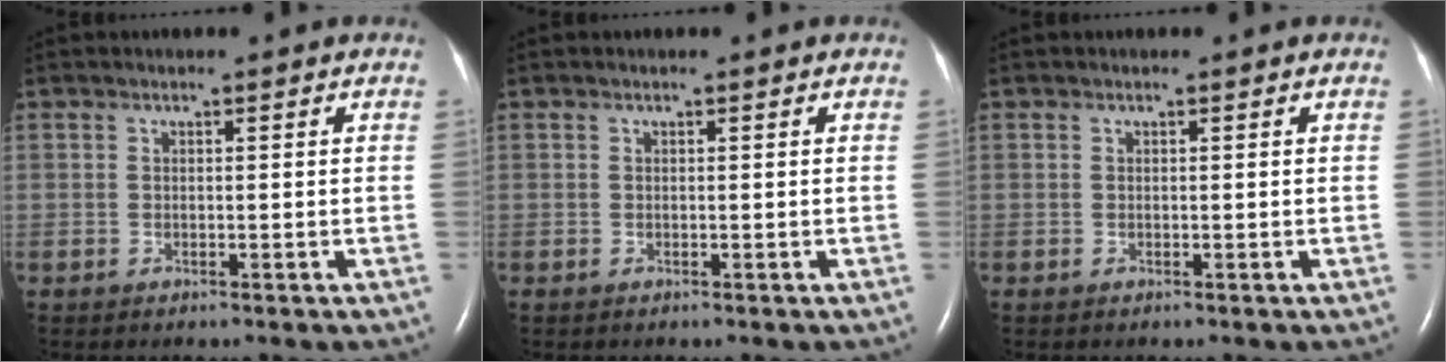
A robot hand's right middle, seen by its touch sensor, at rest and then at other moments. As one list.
[{"total": 0.0}, {"total": 0.0}]